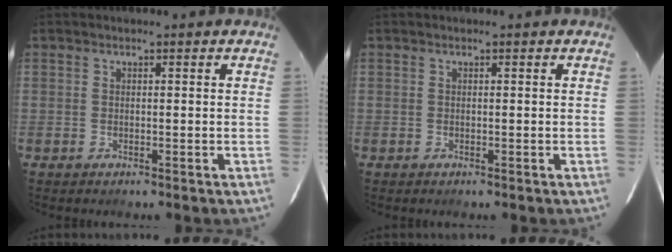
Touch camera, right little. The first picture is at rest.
{"total": 0.0}